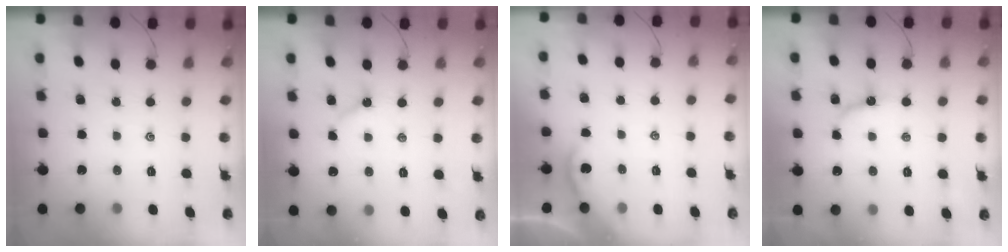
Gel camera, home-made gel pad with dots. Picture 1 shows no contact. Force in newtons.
{"total": 3.7, "press": 3.6, "slide": 0.6}
{"total": 1.8, "press": 1.7, "slide": 0.5}
{"total": 6.8, "press": 6.7, "slide": 0.6}